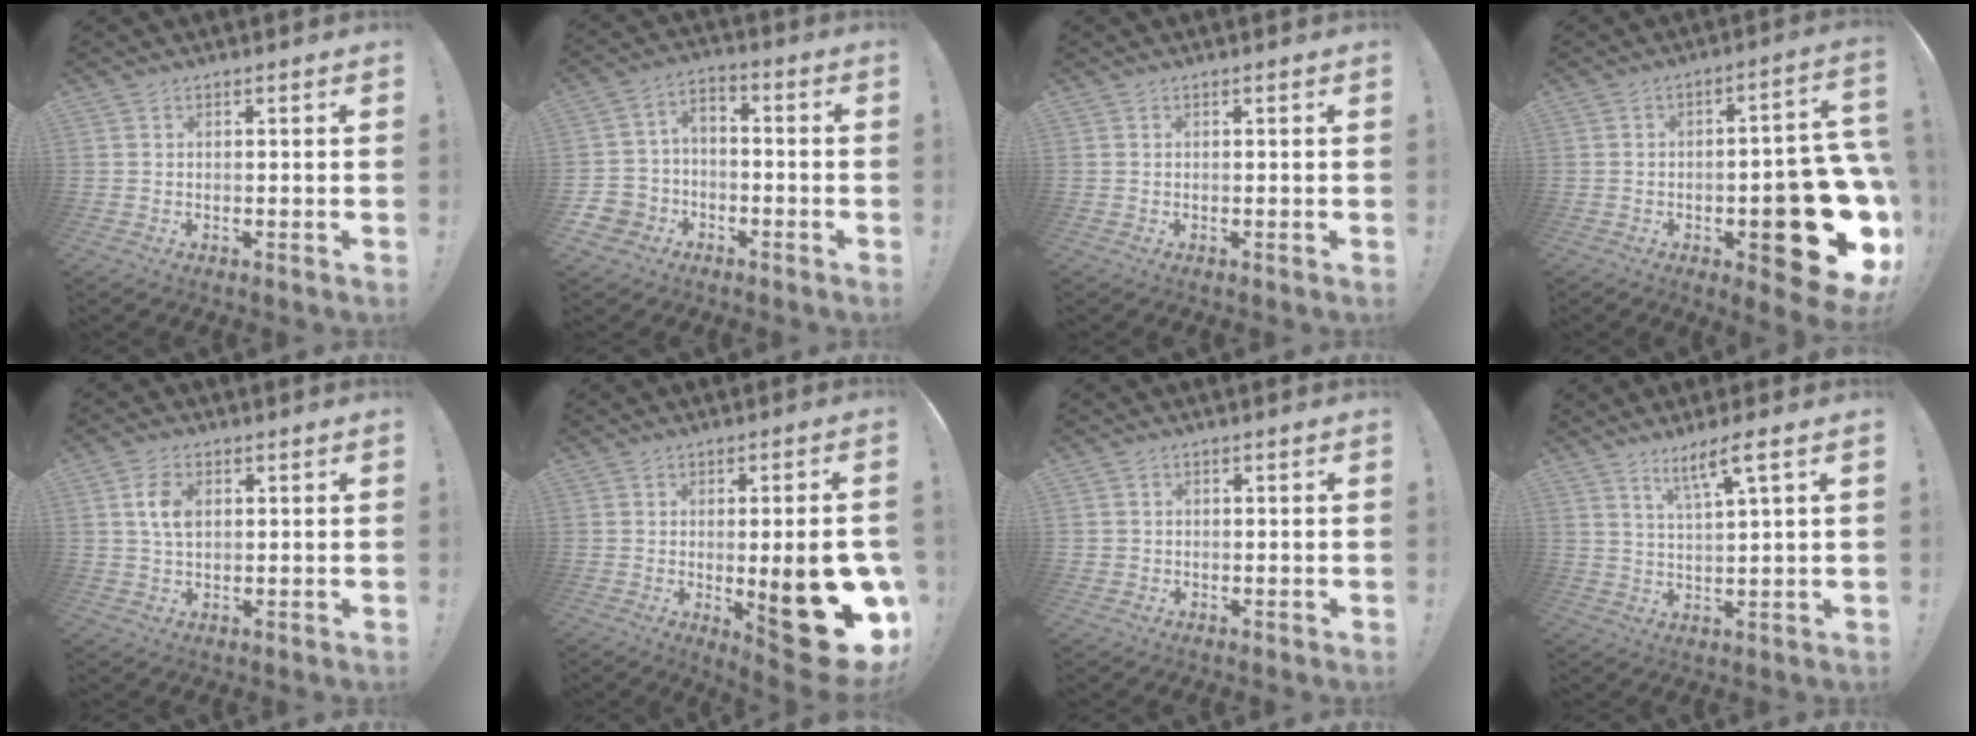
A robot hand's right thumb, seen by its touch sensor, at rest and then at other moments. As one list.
[{"total": 6.8, "force": [-4.4, 5.0, 1.4], "torque": [-0.034, 0.030, -0.082]}, {"total": 0.0}, {"total": 22.8, "force": [-6.6, 8.6, 20.0], "torque": [-0.230, 0.027, -0.083]}, {"total": 6.1, "force": [1.4, 3.7, 4.6], "torque": [-0.082, -0.001, 0.023]}, {"total": 21.3, "force": [-5.0, 6.0, 19.8], "torque": [-0.240, 0.006, -0.056]}, {"total": 1.1, "force": [0.0, 1.1, 0.1], "torque": [-0.009, 0.006, 0.002]}, {"total": 7.0, "force": [4.4, 0.3, 5.4], "torque": [-0.088, -0.021, 0.069]}]